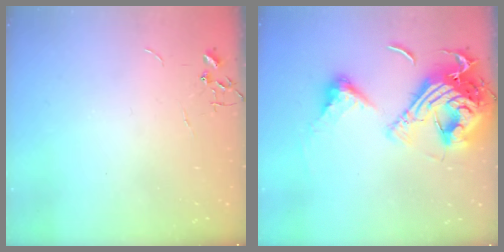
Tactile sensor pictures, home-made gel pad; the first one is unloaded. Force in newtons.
{"total": 22.1, "press": 22.0, "slide": 2.3}